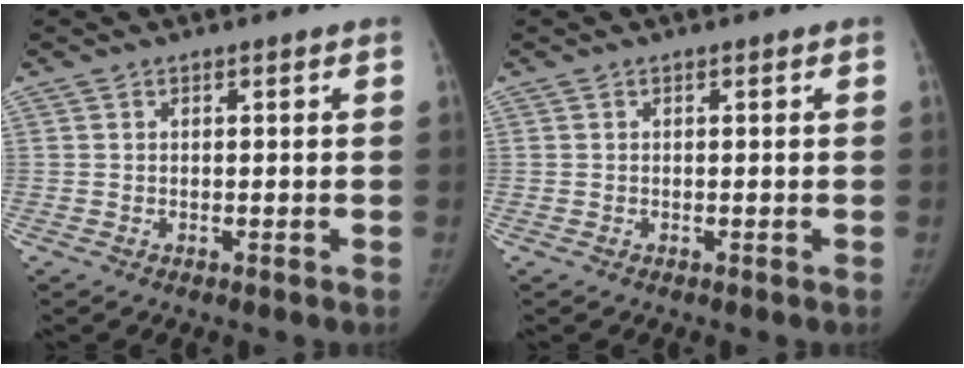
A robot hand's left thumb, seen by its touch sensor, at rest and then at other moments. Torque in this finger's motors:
{"motor_torque": [0.00, 0.00, 0.19, -0.29, 0.00]}